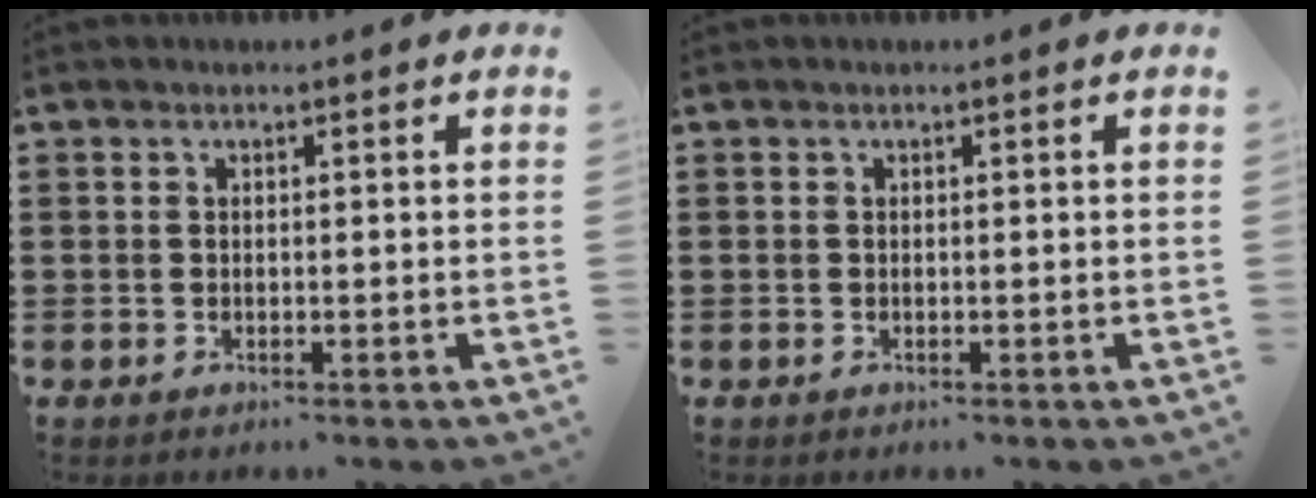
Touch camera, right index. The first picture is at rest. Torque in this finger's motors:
{"motor_torque": [-0.57, 0.57, 0.00, -0.01]}